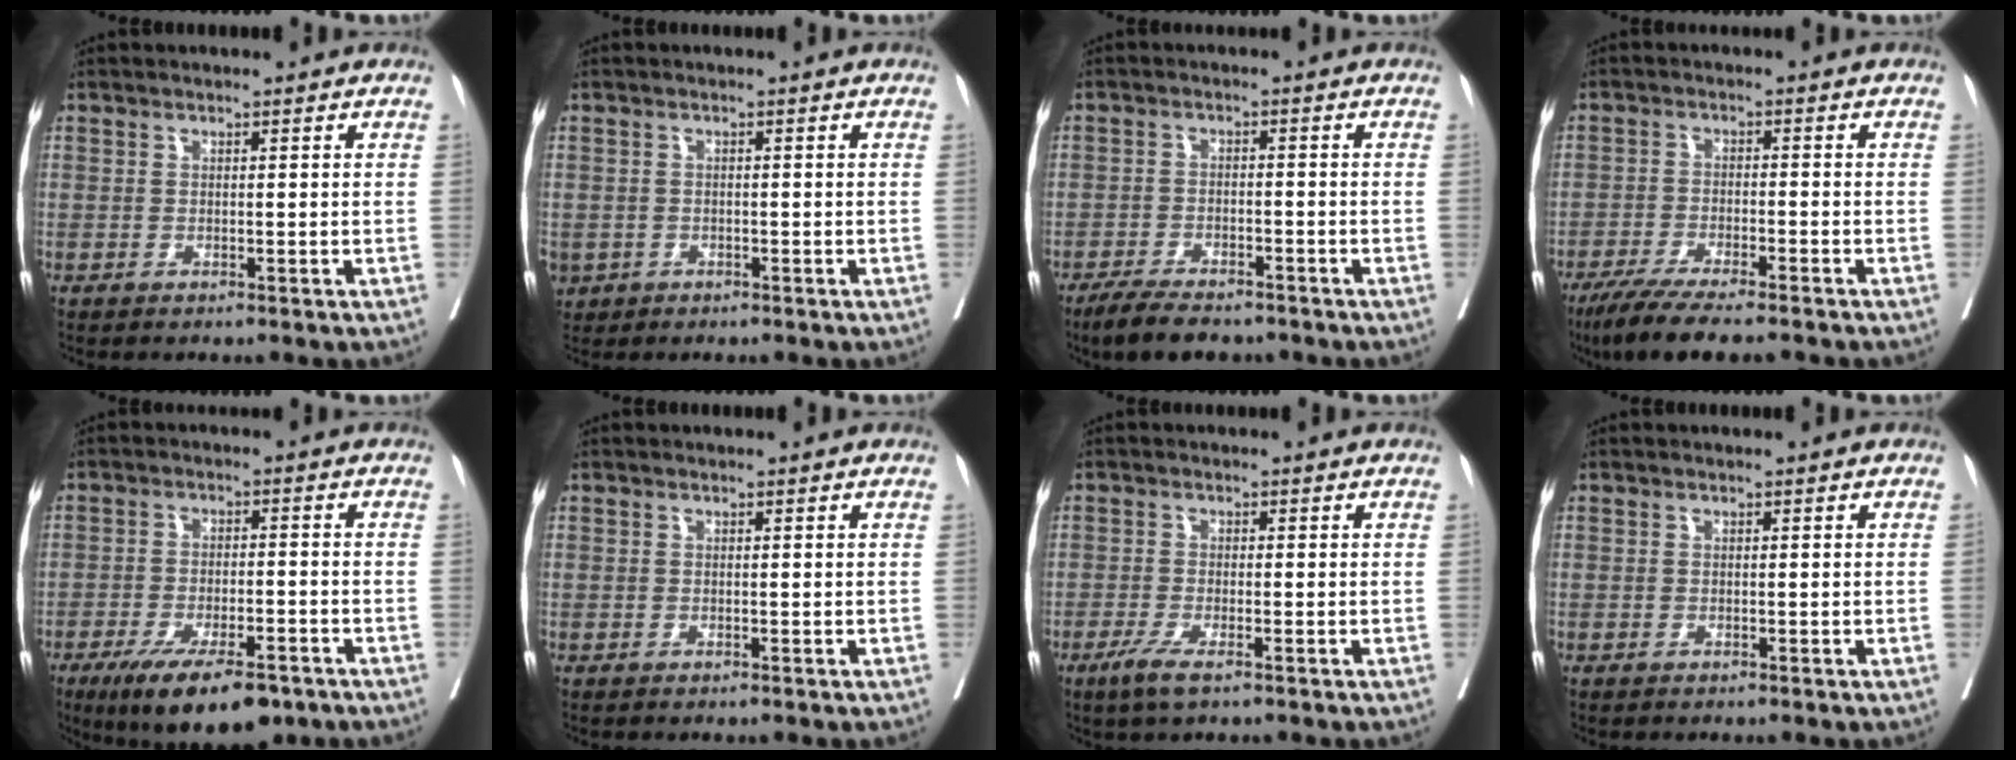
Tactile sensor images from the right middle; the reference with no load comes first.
{"total": 3.3, "force": [-1.8, 2.6, 1.0], "torque": [-0.027, -0.002, -0.028]}
{"total": 7.3, "force": [-6.0, 2.0, 3.5], "torque": [-0.061, -0.012, -0.100]}
{"total": 10.5, "force": [-8.6, 0.8, 6.0], "torque": [-0.097, -0.026, -0.137]}
{"total": 12.0, "force": [-8.3, 3.5, 7.9], "torque": [-0.132, -0.016, -0.131]}
{"total": 0.0}
{"total": 3.4, "force": [-2.1, 0.3, 2.7], "torque": [-0.059, -0.010, -0.041]}
{"total": 0.0}